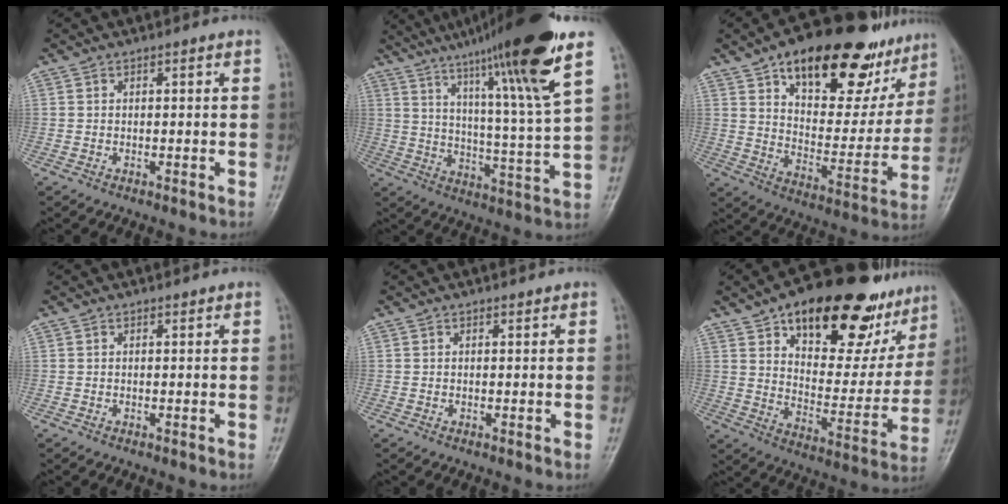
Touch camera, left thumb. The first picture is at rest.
{"total": 21.9, "force": [13.7, 0.6, 17.1], "torque": [-0.250, -0.051, 0.212]}
{"total": 27.3, "force": [17.0, 12.4, 17.4], "torque": [-0.198, -0.038, 0.255]}
{"total": 0.0}
{"total": 0.0}
{"total": 28.2, "force": [17.7, 12.8, 17.9], "torque": [-0.204, -0.044, 0.262]}